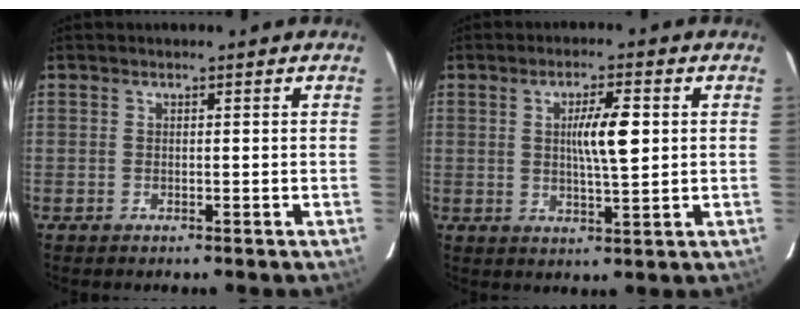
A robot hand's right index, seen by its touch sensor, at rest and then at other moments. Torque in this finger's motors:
{"motor_torque": [0.46, 0.00, 0.23, 0.10]}